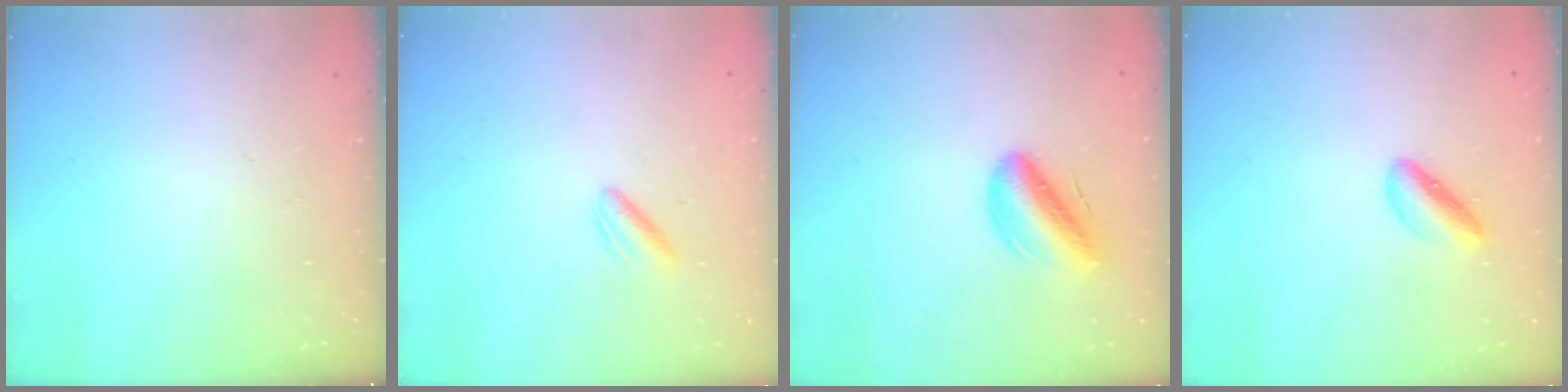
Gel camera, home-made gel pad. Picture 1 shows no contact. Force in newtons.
{"total": 2.3, "press": 2.1, "slide": 1.0}
{"total": 11.7, "press": 11.2, "slide": 3.1}
{"total": 3.9, "press": 3.8, "slide": 1.0}